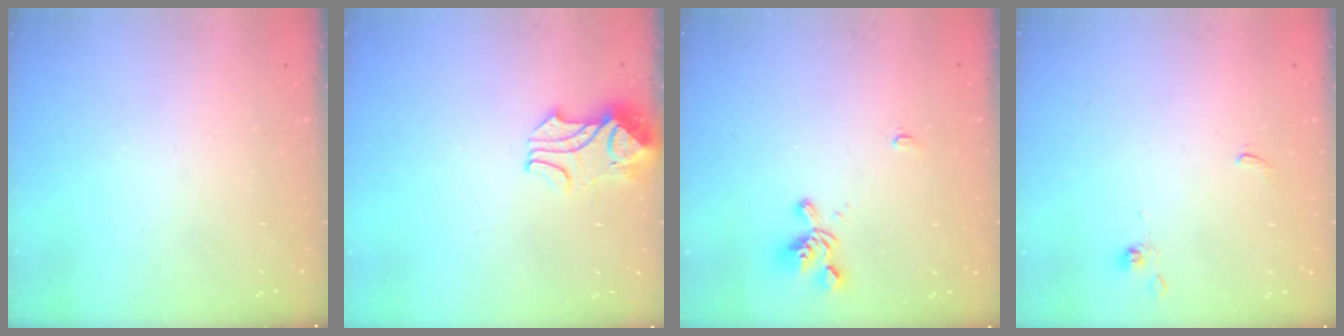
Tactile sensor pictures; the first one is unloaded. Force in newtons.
{"total": 2.1, "press": 2.0, "slide": 0.7}
{"total": 2.0, "press": 1.8, "slide": 0.9}
{"total": 1.1, "press": 1.1, "slide": 0.4}